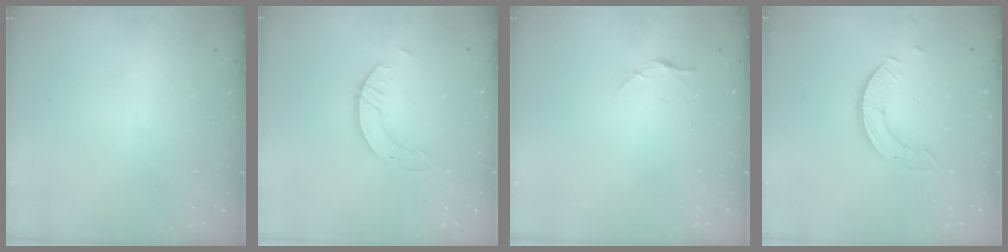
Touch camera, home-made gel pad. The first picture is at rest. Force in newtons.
{"total": 2.5, "press": 2.5, "slide": 0.3}
{"total": 4.5, "press": 4.4, "slide": 0.4}
{"total": 3.5, "press": 3.5, "slide": 0.2}